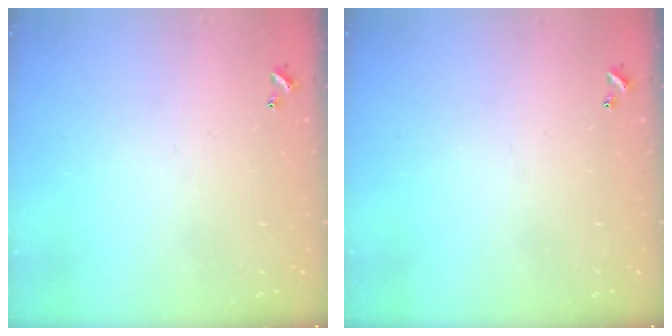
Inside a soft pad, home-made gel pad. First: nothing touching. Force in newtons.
{"total": 0.0}